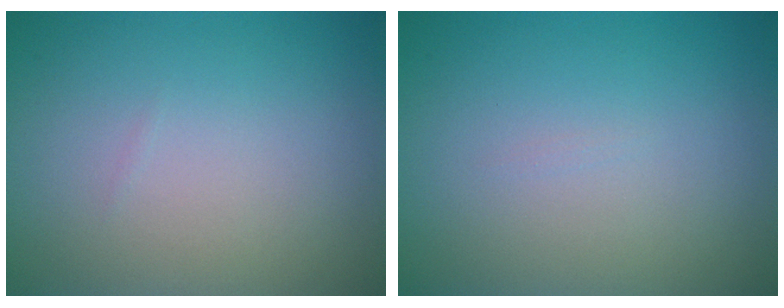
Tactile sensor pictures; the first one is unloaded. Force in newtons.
{"total": 0.0}